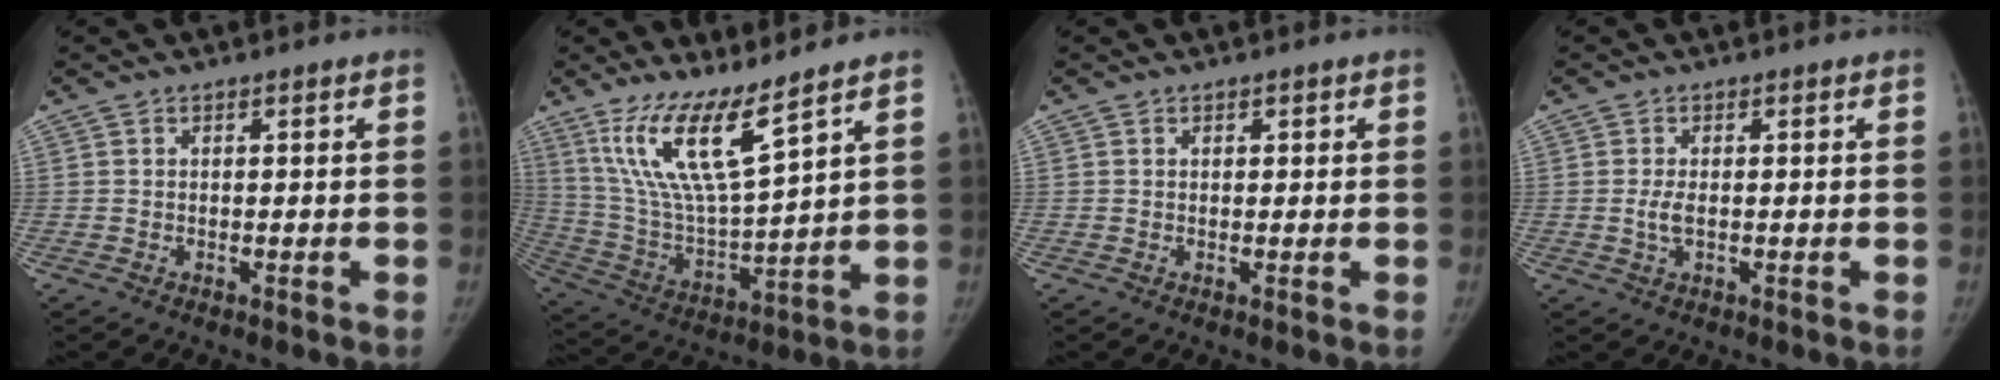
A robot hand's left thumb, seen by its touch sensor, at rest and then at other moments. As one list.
[{"total": 14.8, "force": [9.7, 2.2, 10.9], "torque": [-0.203, -0.063, 0.206]}, {"total": 0.8, "force": [0.4, 0.6, 0.3], "torque": [0.005, -0.001, 0.005]}, {"total": 2.3, "force": [-0.1, 1.0, 2.1], "torque": [-0.051, 0.000, 0.000]}]